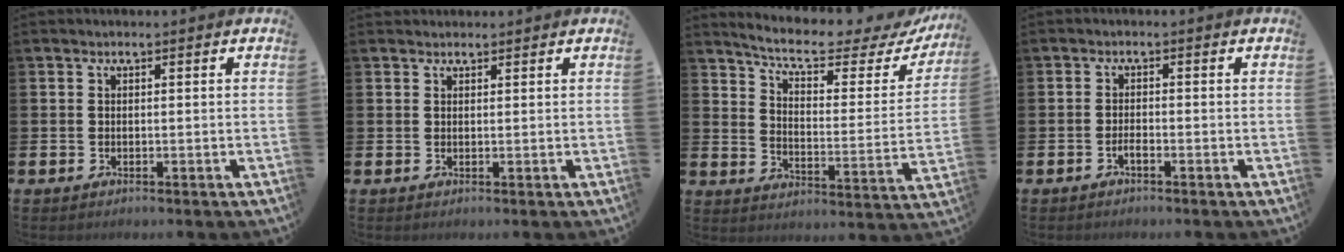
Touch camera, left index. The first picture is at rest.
{"total": 1.1, "force": [1.0, 0.4, 0.0], "torque": [0.008, 0.000, 0.018]}
{"total": 7.3, "force": [6.3, 1.4, 3.5], "torque": [-0.085, -0.048, 0.100]}
{"total": 1.1, "force": [-0.8, 0.2, 0.7], "torque": [-0.023, -0.001, -0.013]}